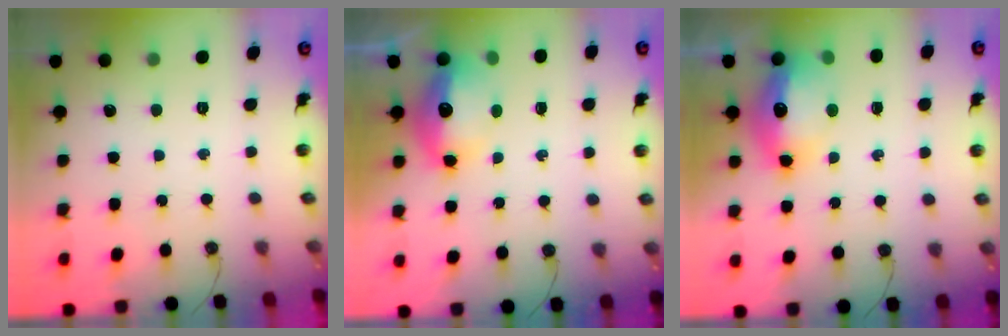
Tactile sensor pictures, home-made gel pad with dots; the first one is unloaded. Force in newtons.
{"total": 11.1, "press": 11.0, "slide": 1.1}
{"total": 14.4, "press": 14.3, "slide": 1.3}